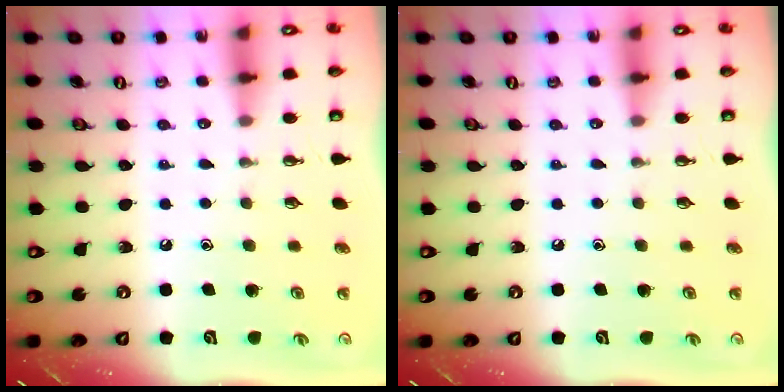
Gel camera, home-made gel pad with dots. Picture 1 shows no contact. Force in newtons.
{"total": 0.0}